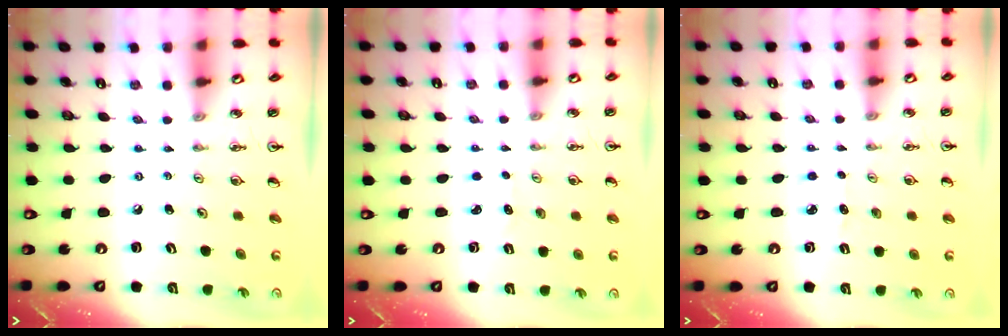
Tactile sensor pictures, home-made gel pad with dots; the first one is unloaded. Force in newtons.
{"total": 2.9, "press": 2.9, "slide": 0.4}
{"total": 3.8, "press": 3.8, "slide": 0.5}